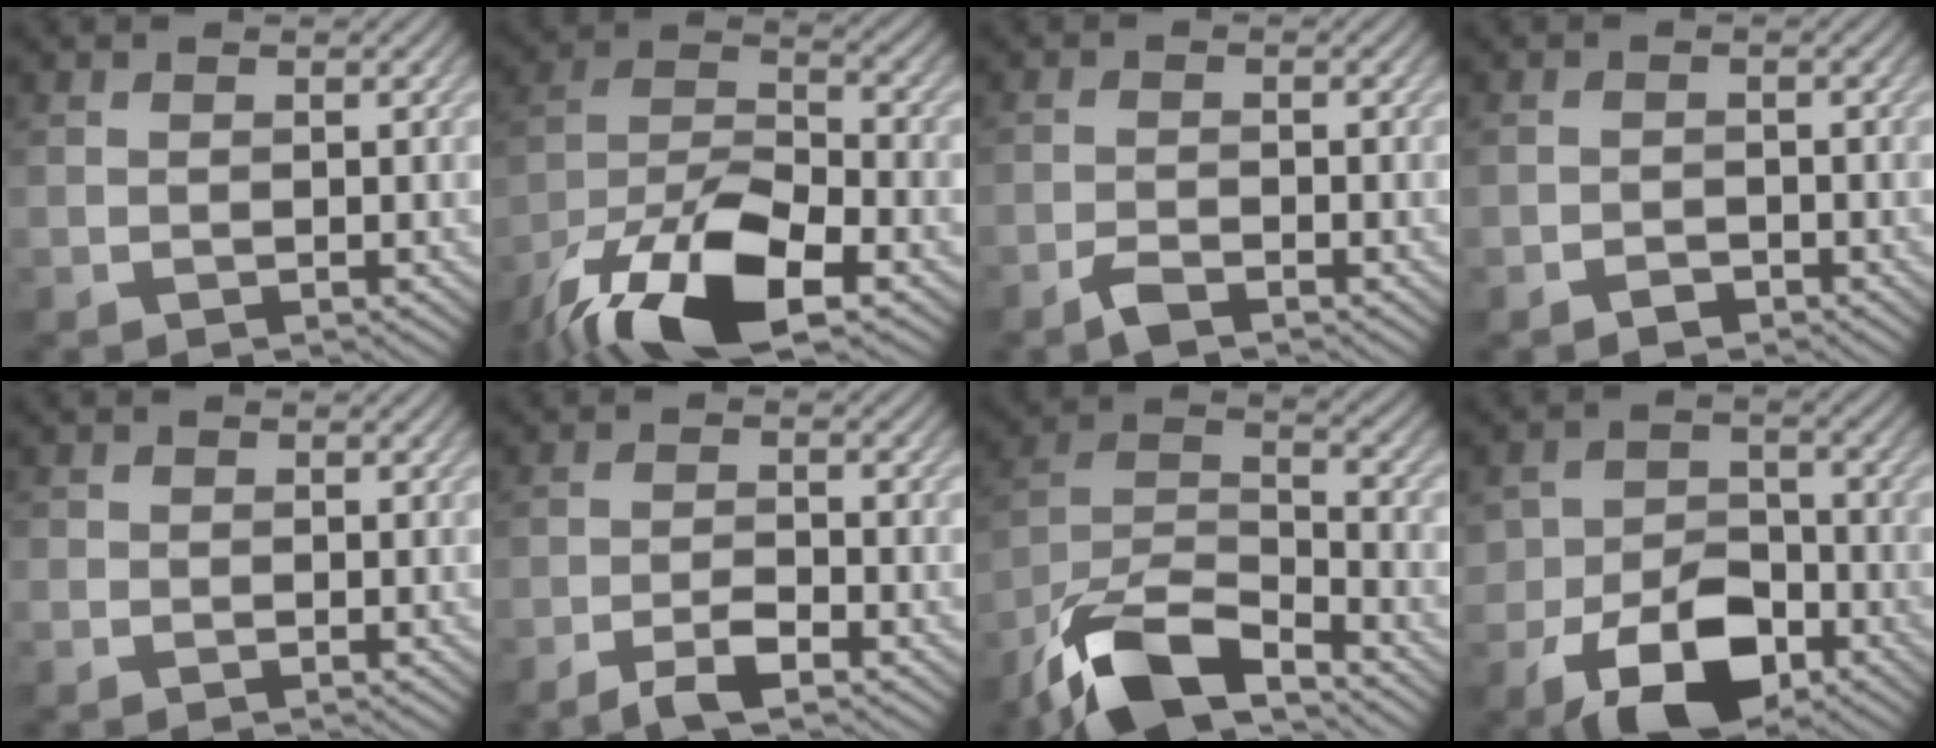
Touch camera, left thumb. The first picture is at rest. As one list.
[{"total": 16.2, "force": [-10.8, 5.8, 10.7], "torque": [-0.231, -0.021, -0.203]}, {"total": 1.9, "force": [-1.5, 0.5, 1.0], "torque": [-0.025, 0.000, -0.033]}, {"total": 1.3, "force": [-1.0, 0.8, 0.4], "torque": [-0.006, 0.001, -0.019]}, {"total": 0.8, "force": [-0.1, 0.8, 0.2], "torque": [0.002, -0.004, -0.006]}, {"total": 3.7, "force": [-2.8, 0.6, 2.4], "torque": [-0.047, 0.004, -0.056]}, {"total": 11.7, "force": [-8.8, 3.6, 6.8], "torque": [-0.134, -0.004, -0.186]}, {"total": 9.5, "force": [-4.9, 5.8, 5.6], "torque": [-0.105, -0.014, -0.087]}]